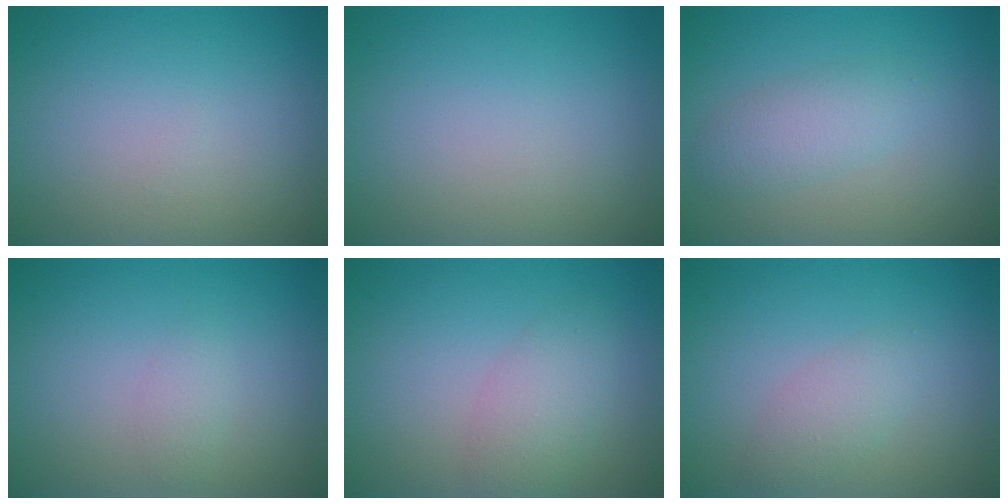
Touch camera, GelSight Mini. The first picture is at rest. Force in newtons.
{"total": 0.0}
{"total": 2.5, "press": 2.5, "slide": 0.2}
{"total": 1.1, "press": 1.1, "slide": 0.0}
{"total": 3.0, "press": 3.0, "slide": 0.2}
{"total": 2.0, "press": 2.0, "slide": 0.1}